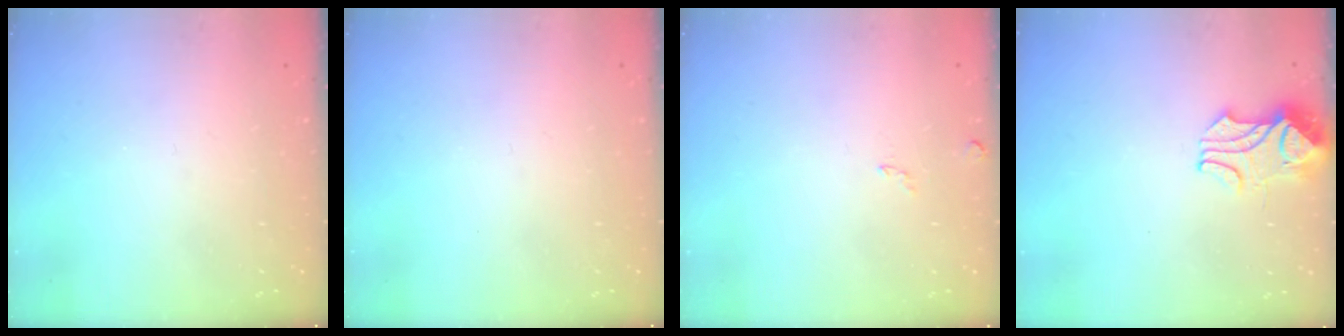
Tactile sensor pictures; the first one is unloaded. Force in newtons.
{"total": 0.0}
{"total": 2.6, "press": 2.5, "slide": 0.5}
{"total": 2.2, "press": 2.1, "slide": 0.8}